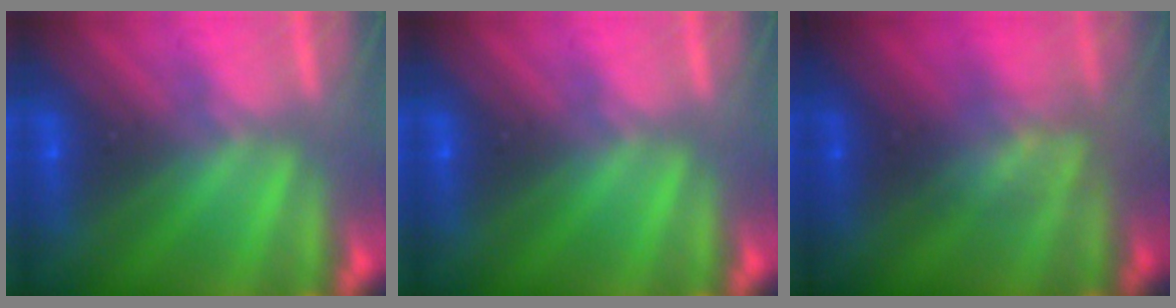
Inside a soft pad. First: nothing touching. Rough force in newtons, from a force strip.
{"total": 0.0}
{"total": 2.7}